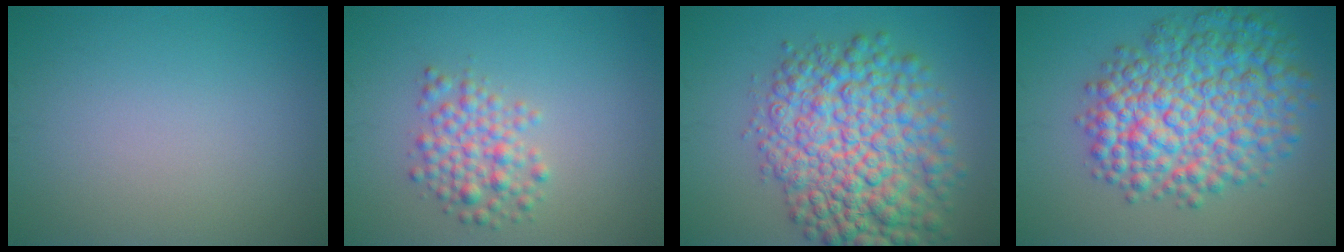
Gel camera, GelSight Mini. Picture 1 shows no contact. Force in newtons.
{"total": 3.2, "press": 3.2, "slide": 0.2}
{"total": 10.9, "press": 10.9, "slide": 0.2}
{"total": 10.2, "press": 10.2, "slide": 0.2}